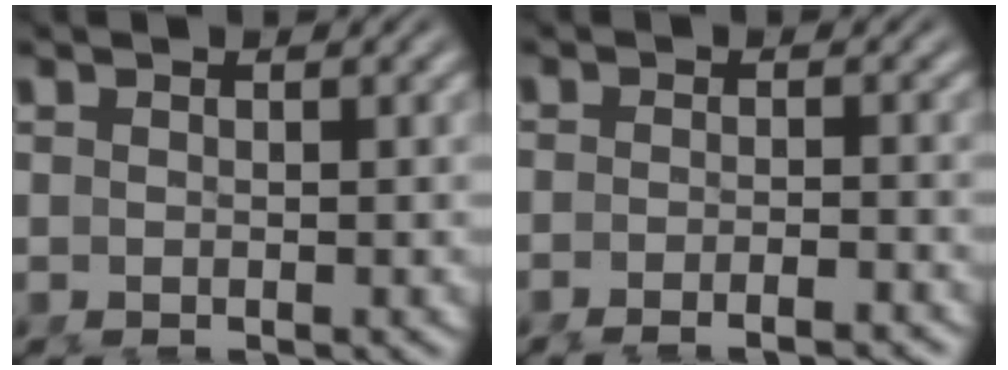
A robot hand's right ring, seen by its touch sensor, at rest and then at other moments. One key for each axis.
{"total": 2.7, "fx": -2.4, "fy": 0.2, "fz": 1.2, "tx": -0.017, "ty": -0.001, "tz": -0.042}